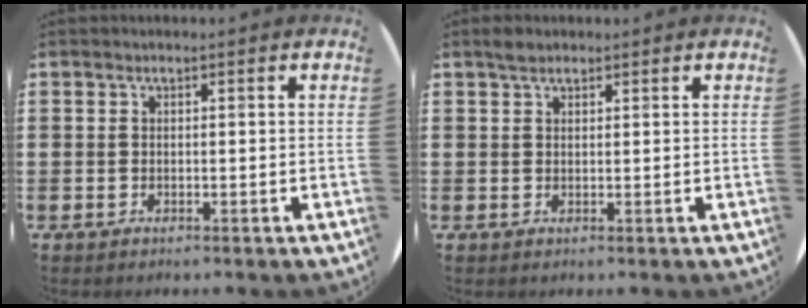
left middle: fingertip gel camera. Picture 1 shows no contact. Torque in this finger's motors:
{"motor_torque": [0.34, -0.30, 0.02, 0.02]}